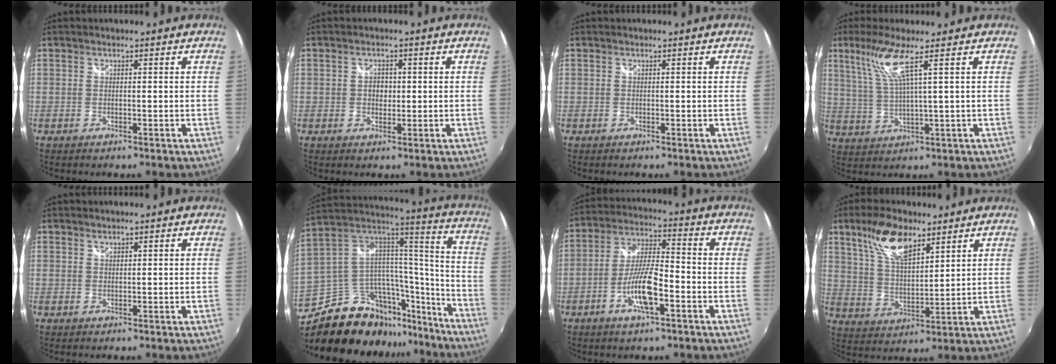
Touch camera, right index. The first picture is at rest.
{"total": 2.4, "force": [0.0, 2.0, 1.2], "torque": [-0.018, 0.003, -0.002]}
{"total": 0.0}
{"total": 7.0, "force": [3.8, -0.5, 5.9], "torque": [-0.116, -0.004, 0.083]}
{"total": 0.6, "force": [0.6, 0.1, 0.1], "torque": [0.000, 0.001, 0.012]}
{"total": 23.9, "force": [-17.9, 12.6, 9.7], "torque": [-0.170, 0.080, -0.269]}
{"total": 10.3, "force": [-4.4, 2.6, 8.9], "torque": [-0.183, 0.000, -0.081]}
{"total": 11.0, "force": [7.1, 4.2, 7.2], "torque": [-0.137, 0.012, 0.141]}